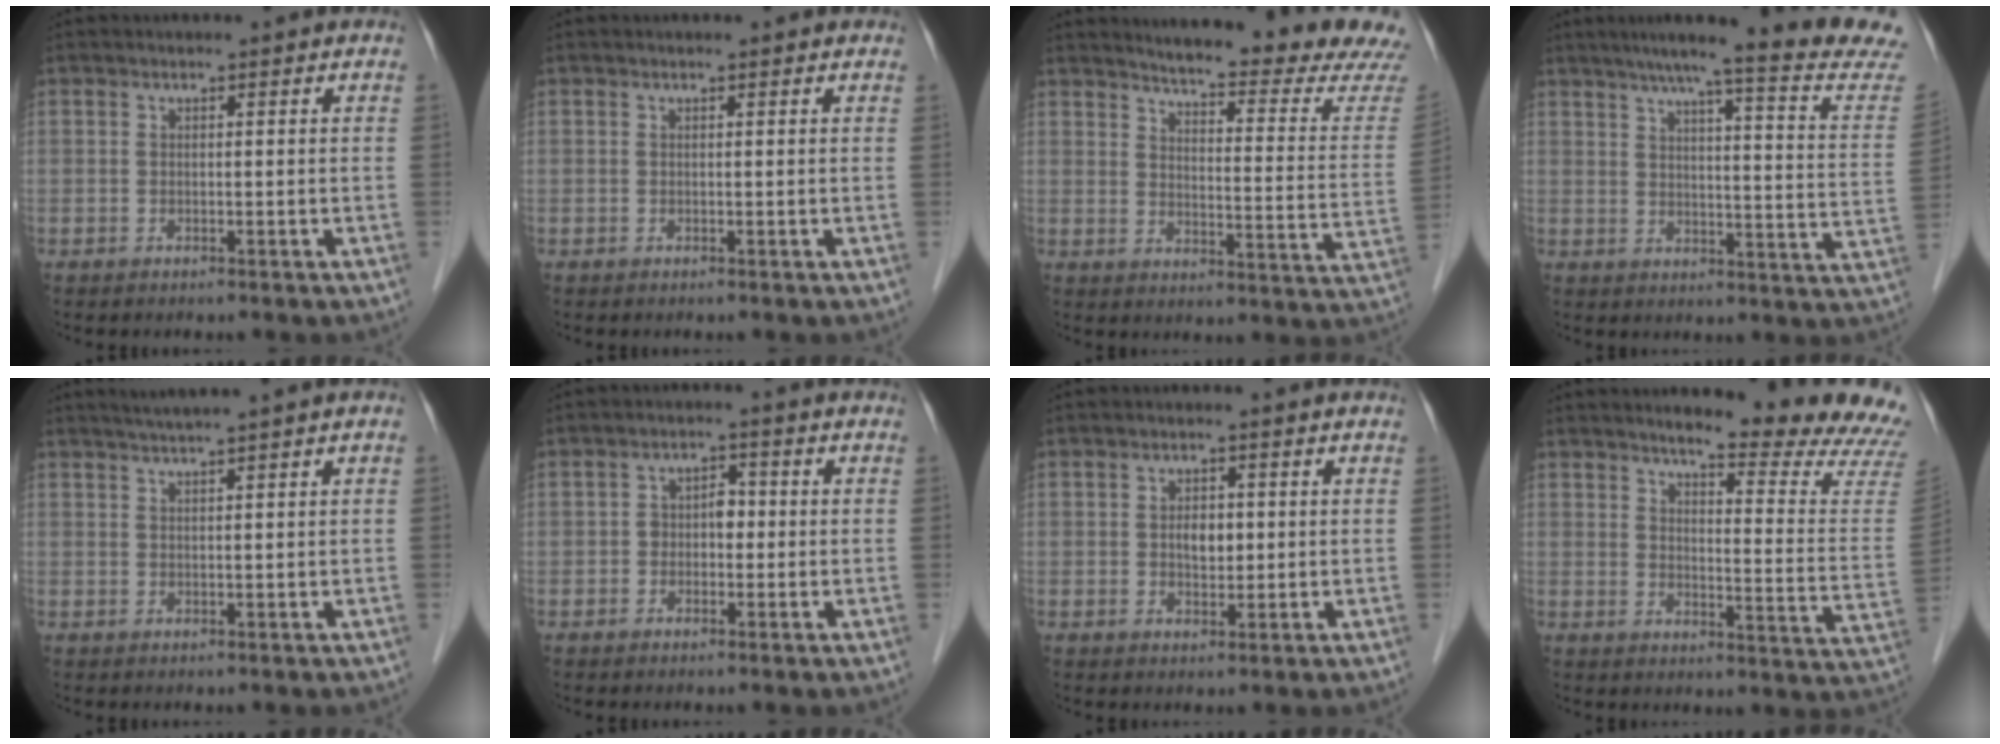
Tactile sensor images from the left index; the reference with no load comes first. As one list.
[{"total": 0.7, "force": [0.6, 0.1, 0.3], "torque": [-0.006, 0.011, 0.005]}, {"total": 21.2, "force": [20.0, 0.1, 7.2], "torque": [-0.098, -0.104, 0.230]}, {"total": 20.9, "force": [18.7, -0.9, 9.3], "torque": [-0.126, -0.066, 0.219]}, {"total": 3.1, "force": [2.3, -0.7, 2.0], "torque": [-0.037, 0.010, 0.045]}, {"total": 3.2, "force": [-0.4, 2.2, 2.4], "torque": [-0.037, 0.018, -0.006]}, {"total": 3.0, "force": [0.2, 1.9, 2.3], "torque": [-0.038, 0.004, 0.006]}, {"total": 17.9, "force": [16.4, 0.1, 7.3], "torque": [-0.091, -0.097, 0.185]}]